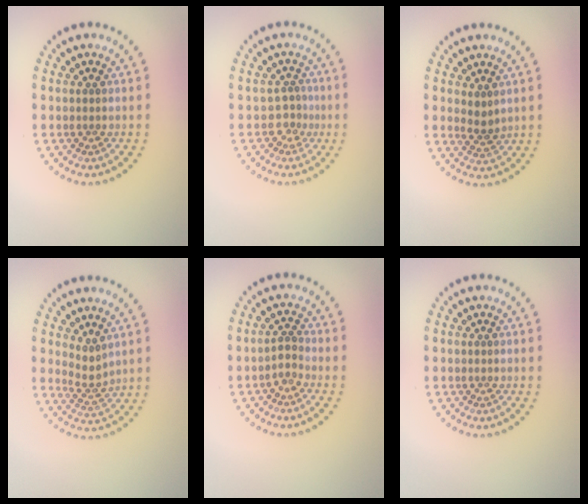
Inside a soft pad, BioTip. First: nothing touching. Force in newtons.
{"total": 1.6, "press": 1.1, "slide": 1.2}
{"total": 1.6, "press": 1.3, "slide": 0.9}
{"total": 2.2, "press": 1.6, "slide": 1.5}
{"total": 1.4, "press": 1.0, "slide": 1.0}
{"total": 0.0}